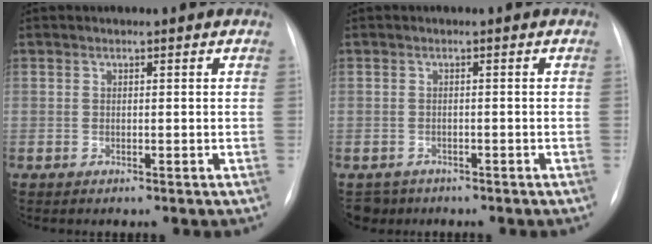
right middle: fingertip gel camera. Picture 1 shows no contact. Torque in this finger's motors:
{"motor_torque": [0.08, -0.09, -0.02, -0.01]}